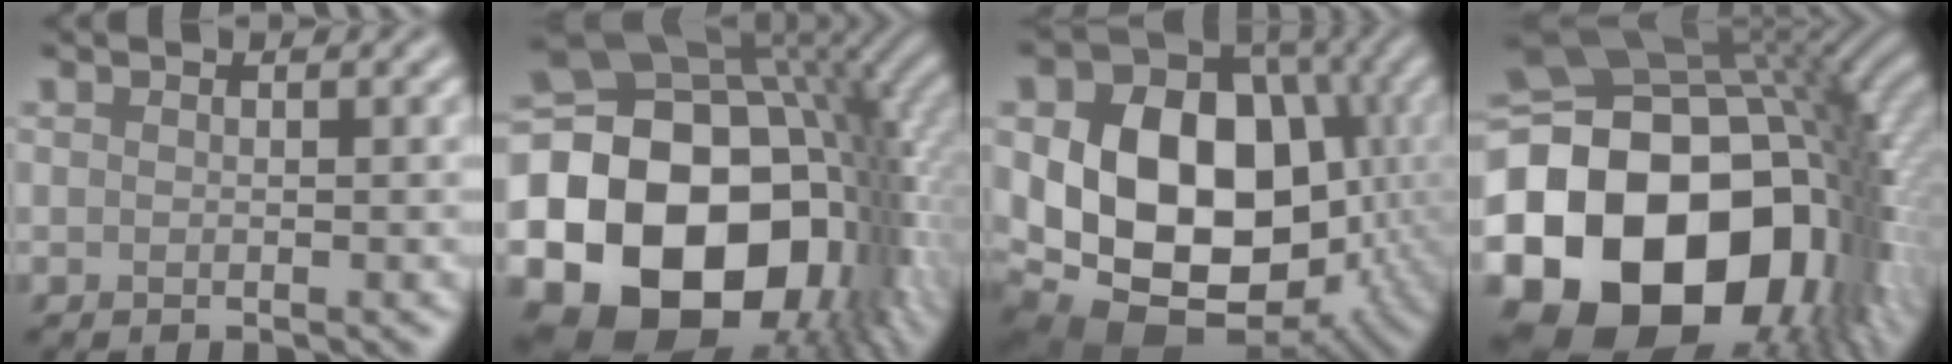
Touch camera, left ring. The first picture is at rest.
{"total": 21.8, "force": [-3.7, 15.7, 14.6], "torque": [-0.252, -0.037, -0.053]}
{"total": 18.8, "force": [-1.4, 14.5, 11.9], "torque": [-0.175, -0.006, -0.028]}
{"total": 23.3, "force": [-5.0, 17.6, 14.5], "torque": [-0.259, -0.038, -0.102]}